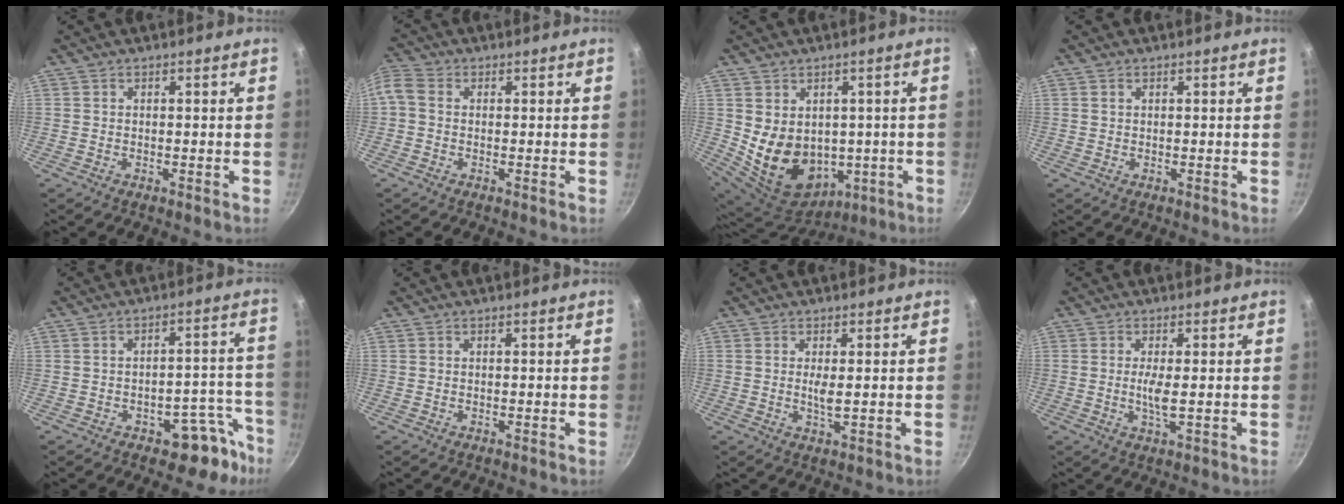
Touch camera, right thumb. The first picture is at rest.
{"total": 5.1, "force": [-0.2, 4.1, 3.0], "torque": [-0.074, 0.016, -0.020]}
{"total": 14.8, "force": [0.2, 11.9, 8.9], "torque": [-0.140, -0.016, 0.043]}
{"total": 0.7, "force": [0.3, 0.6, 0.3], "torque": [-0.005, 0.002, 0.005]}
{"total": 9.6, "force": [-5.7, 5.6, 5.4], "torque": [0.010, 0.063, -0.060]}
{"total": 0.0}
{"total": 2.3, "force": [0.3, 0.5, 2.3], "torque": [-0.045, -0.006, 0.006]}
{"total": 3.4, "force": [0.0, 0.7, 3.3], "torque": [-0.072, -0.005, -0.001]}